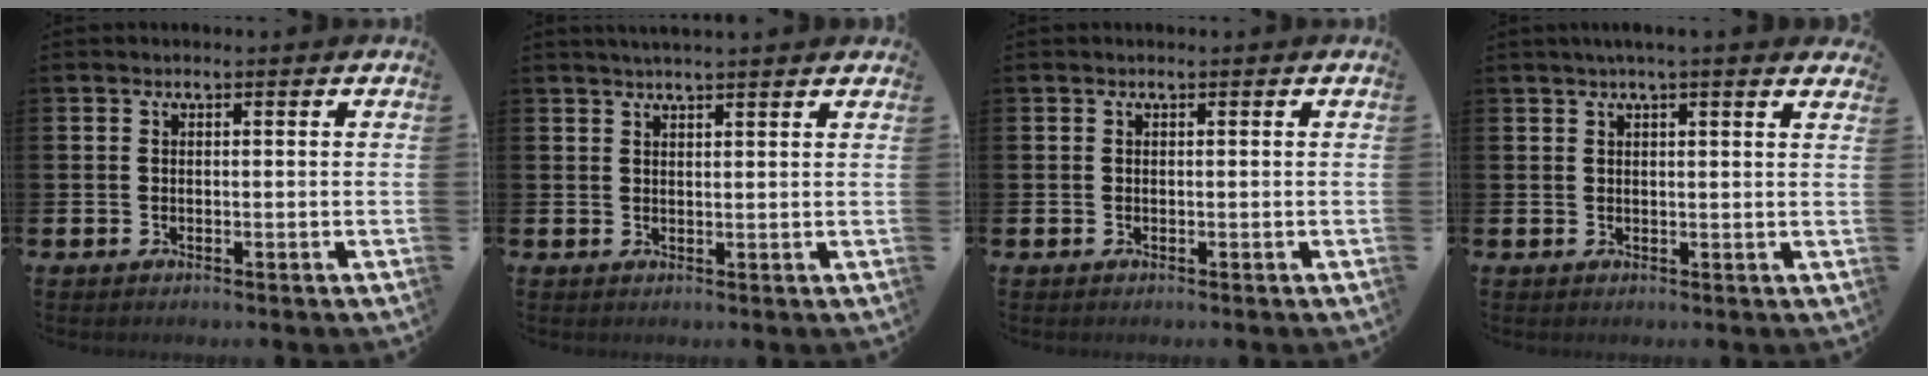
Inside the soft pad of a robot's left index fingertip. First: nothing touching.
{"total": 2.4, "force": [2.3, -0.2, 0.5], "torque": [-0.012, -0.005, 0.042]}
{"total": 0.0}
{"total": 2.5, "force": [2.3, -0.4, 1.0], "torque": [-0.019, -0.007, 0.041]}